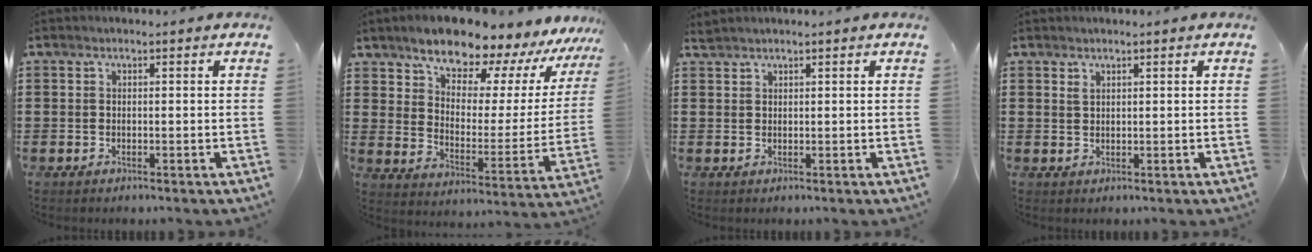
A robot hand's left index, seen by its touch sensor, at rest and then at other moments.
{"total": 10.1, "force": [9.0, 3.2, 3.2], "torque": [-0.088, -0.067, 0.157]}
{"total": 1.0, "force": [1.0, 0.0, 0.2], "torque": [-0.006, -0.002, 0.020]}
{"total": 0.9, "force": [0.7, 0.3, 0.5], "torque": [-0.013, 0.001, 0.013]}